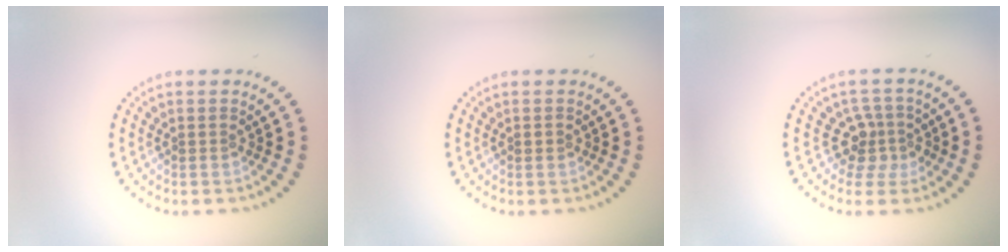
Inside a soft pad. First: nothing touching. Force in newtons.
{"total": 0.9, "press": 0.9, "slide": 0.1}
{"total": 2.9, "press": 2.1, "slide": 2.0}